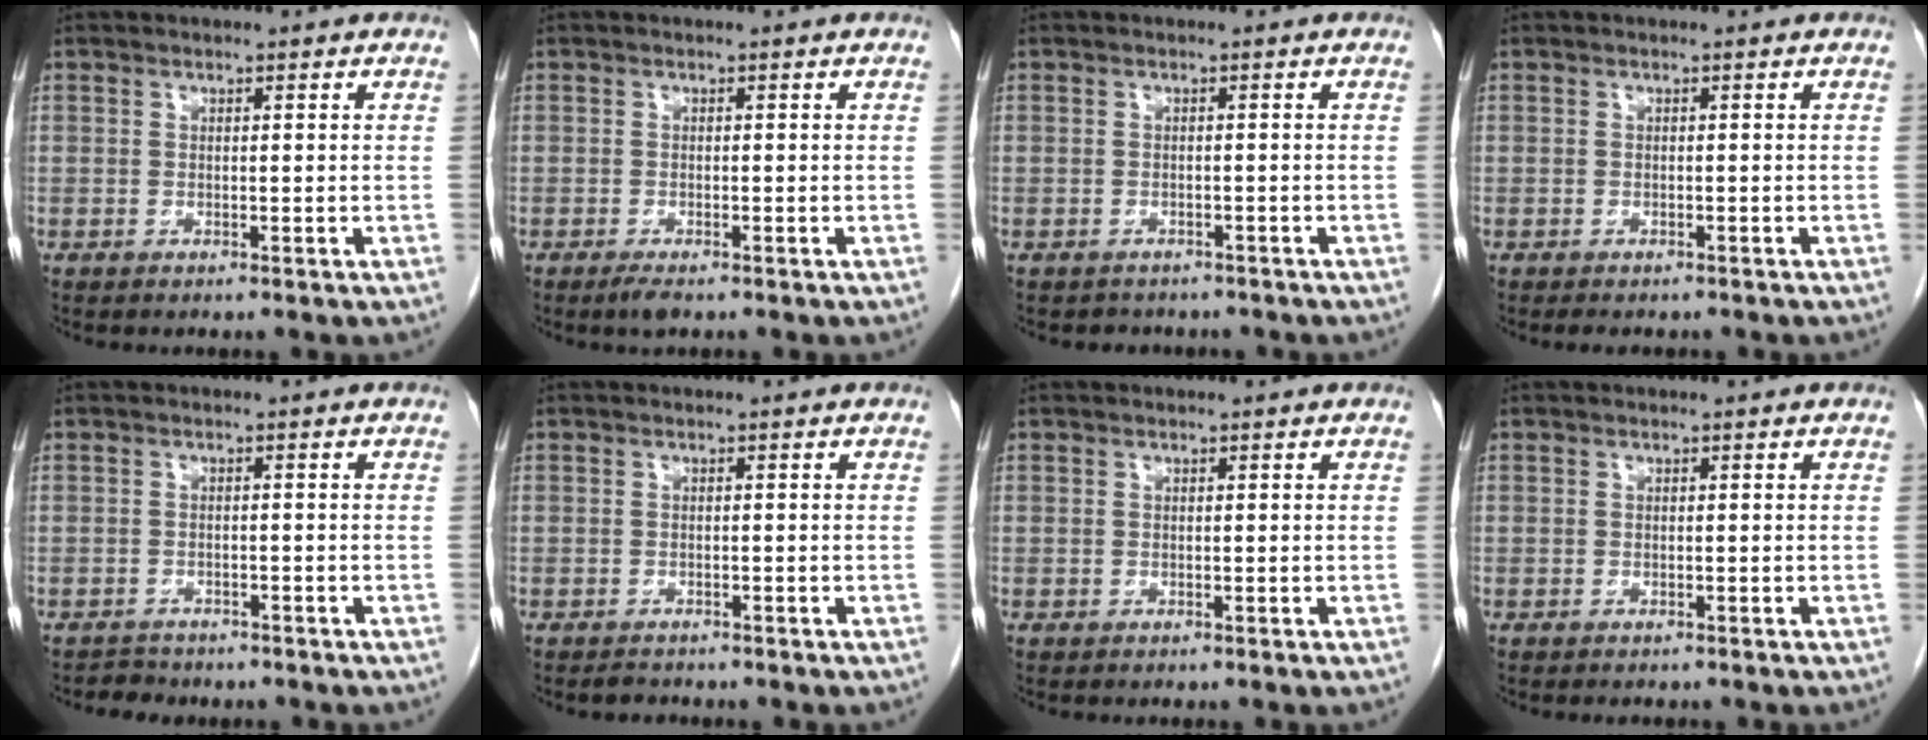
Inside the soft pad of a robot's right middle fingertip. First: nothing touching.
{"total": 1.7, "force": [-1.2, 0.2, 1.2], "torque": [-0.025, -0.005, -0.020]}
{"total": 3.4, "force": [-3.0, 1.6, 0.4], "torque": [-0.015, 0.001, -0.036]}
{"total": 3.0, "force": [-2.5, 1.2, 1.1], "torque": [-0.015, -0.006, -0.028]}
{"total": 2.5, "force": [-2.2, 1.2, -0.2], "torque": [-0.008, 0.000, -0.033]}
{"total": 1.1, "force": [-1.0, 0.4, 0.1], "torque": [-0.009, -0.003, -0.014]}
{"total": 0.0}
{"total": 0.9, "force": [-0.8, 0.3, 0.1], "torque": [-0.006, -0.002, -0.011]}